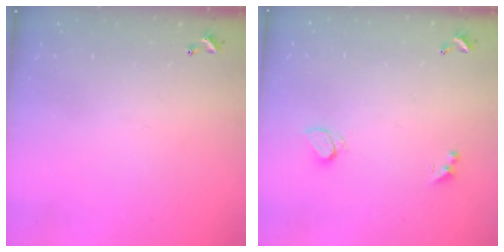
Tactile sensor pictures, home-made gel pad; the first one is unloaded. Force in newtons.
{"total": 1.8, "press": 1.7, "slide": 0.6}